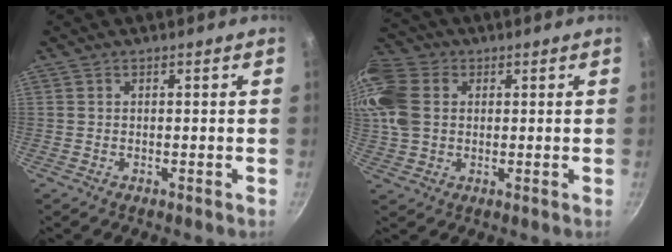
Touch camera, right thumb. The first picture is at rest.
{"total": 15.3, "force": [3.2, 11.7, 9.5], "torque": [-0.210, 0.018, 0.050]}